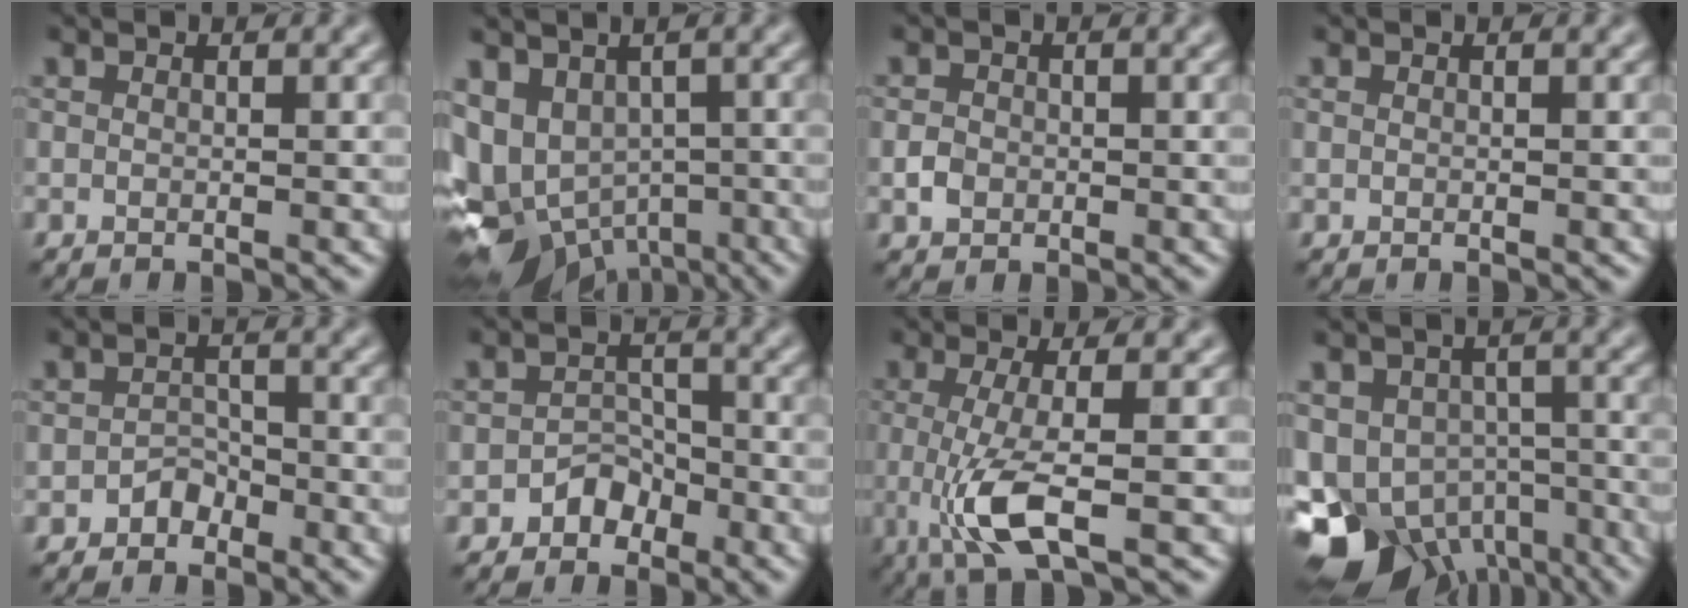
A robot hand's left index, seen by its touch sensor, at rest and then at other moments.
{"total": 8.2, "force": [-3.1, 5.9, 4.7], "torque": [-0.080, -0.021, -0.040]}
{"total": 1.4, "force": [-0.7, 1.1, 0.4], "torque": [-0.006, -0.001, -0.016]}
{"total": 0.0}
{"total": 1.8, "force": [-1.4, 1.1, 0.2], "torque": [0.002, 0.007, -0.025]}
{"total": 2.3, "force": [-1.7, 1.5, 0.4], "torque": [0.002, 0.009, -0.031]}
{"total": 5.0, "force": [-1.3, 1.1, 4.7], "torque": [-0.100, -0.013, -0.027]}
{"total": 12.8, "force": [-8.3, 8.2, 5.3], "torque": [-0.096, -0.032, -0.109]}